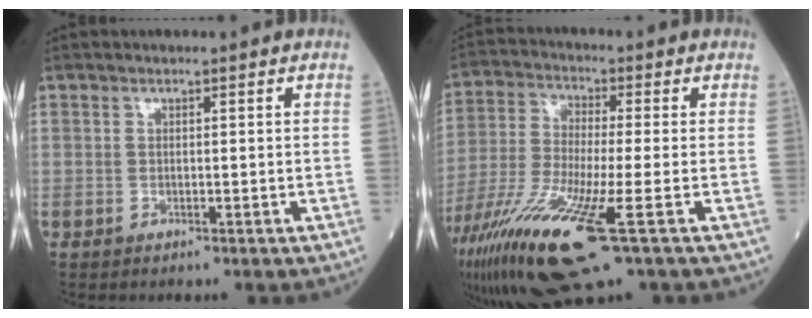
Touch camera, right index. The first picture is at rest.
{"total": 17.1, "force": [-8.1, 1.7, 14.9], "torque": [-0.315, -0.048, -0.150]}